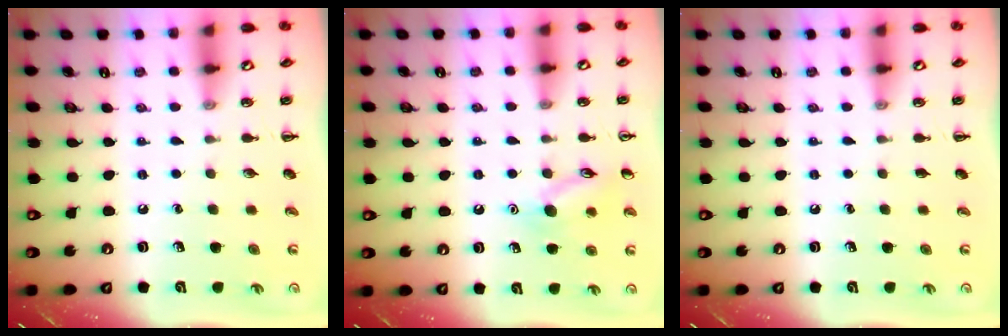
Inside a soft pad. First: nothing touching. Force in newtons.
{"total": 10.4, "press": 10.3, "slide": 1.0}
{"total": 0.0}